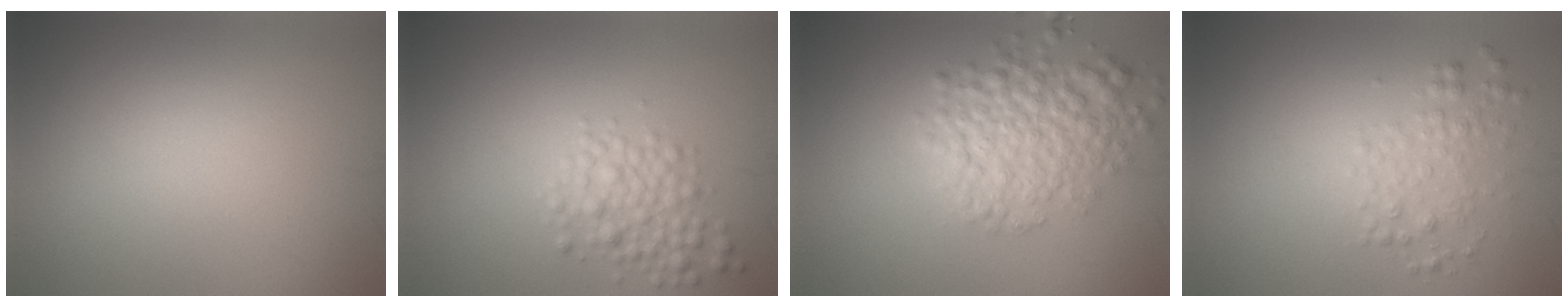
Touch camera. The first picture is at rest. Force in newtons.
{"total": 3.0, "press": 3.0, "slide": 0.1}
{"total": 4.9, "press": 4.9, "slide": 0.2}
{"total": 2.2, "press": 2.2, "slide": 0.1}